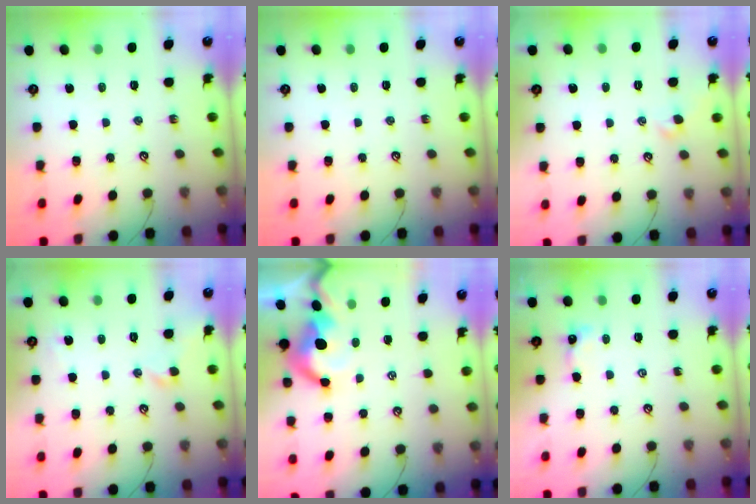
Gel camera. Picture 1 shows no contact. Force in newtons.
{"total": 0.0}
{"total": 0.9, "press": 0.7, "slide": 0.5}
{"total": 1.1, "press": 1.0, "slide": 0.4}
{"total": 5.6, "press": 5.4, "slide": 1.1}
{"total": 0.8, "press": 0.8, "slide": 0.3}